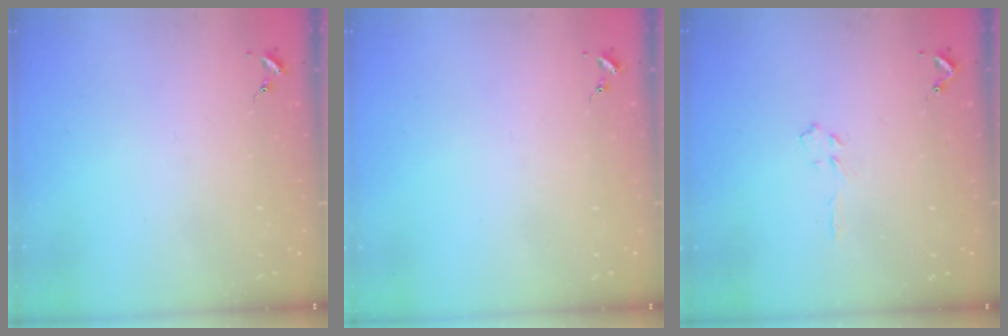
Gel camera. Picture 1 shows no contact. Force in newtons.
{"total": 0.0}
{"total": 3.2, "press": 3.1, "slide": 0.4}